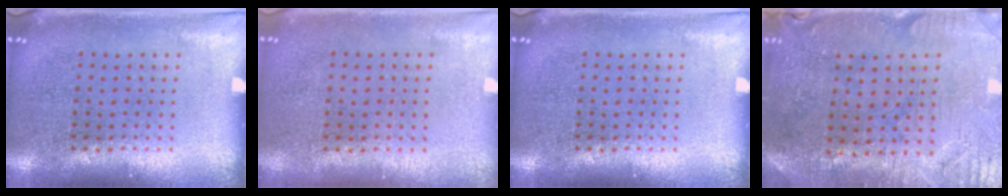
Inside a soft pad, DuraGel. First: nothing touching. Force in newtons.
{"total": 0.0}
{"total": 0.0}
{"total": 0.6, "press": 0.5, "slide": 0.3}